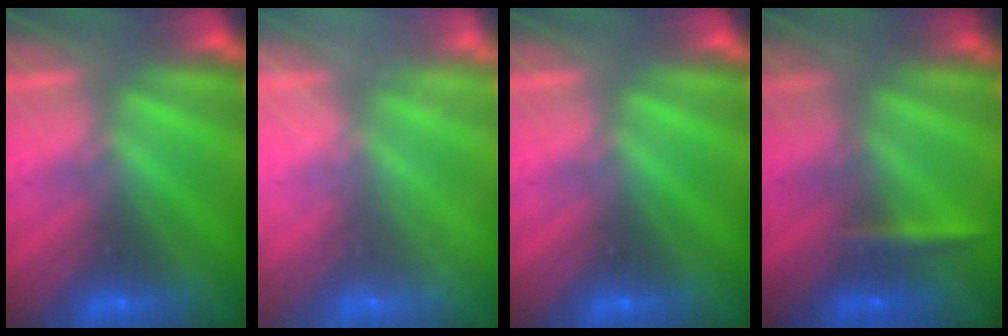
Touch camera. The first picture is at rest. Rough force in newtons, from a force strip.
{"total": 2.5}
{"total": 0.0}
{"total": 2.3}